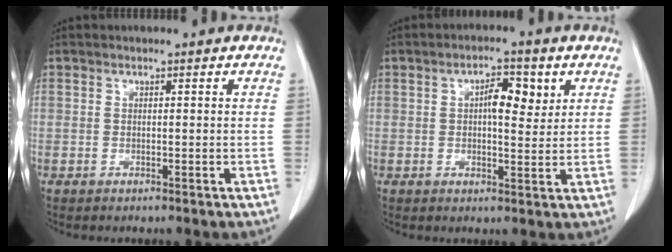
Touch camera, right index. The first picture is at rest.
{"total": 5.3, "force": [1.7, 2.1, 4.5], "torque": [-0.073, 0.008, 0.026]}